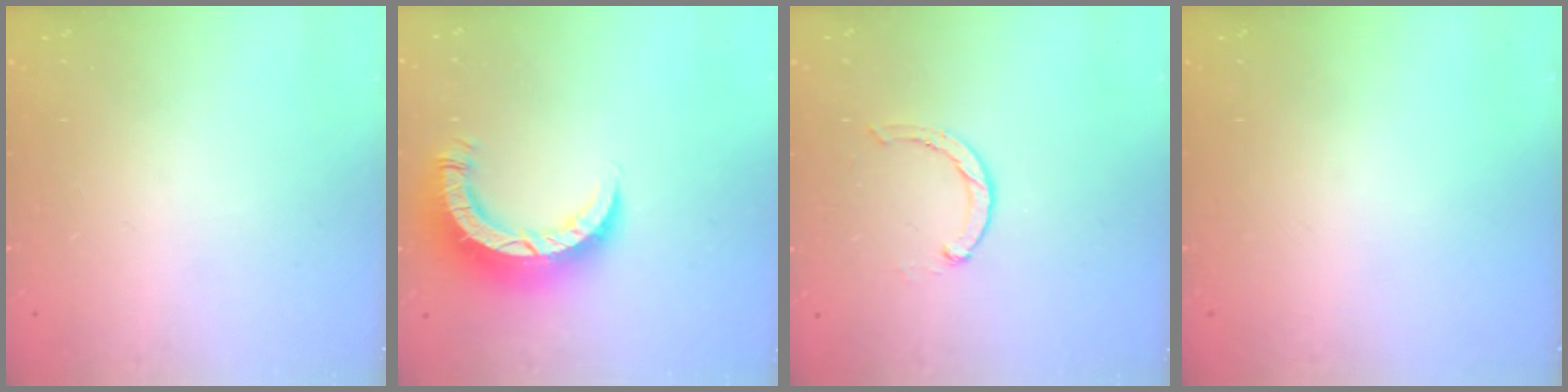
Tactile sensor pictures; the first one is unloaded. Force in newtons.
{"total": 8.3, "press": 8.2, "slide": 0.8}
{"total": 1.7, "press": 1.6, "slide": 0.3}
{"total": 0.0}